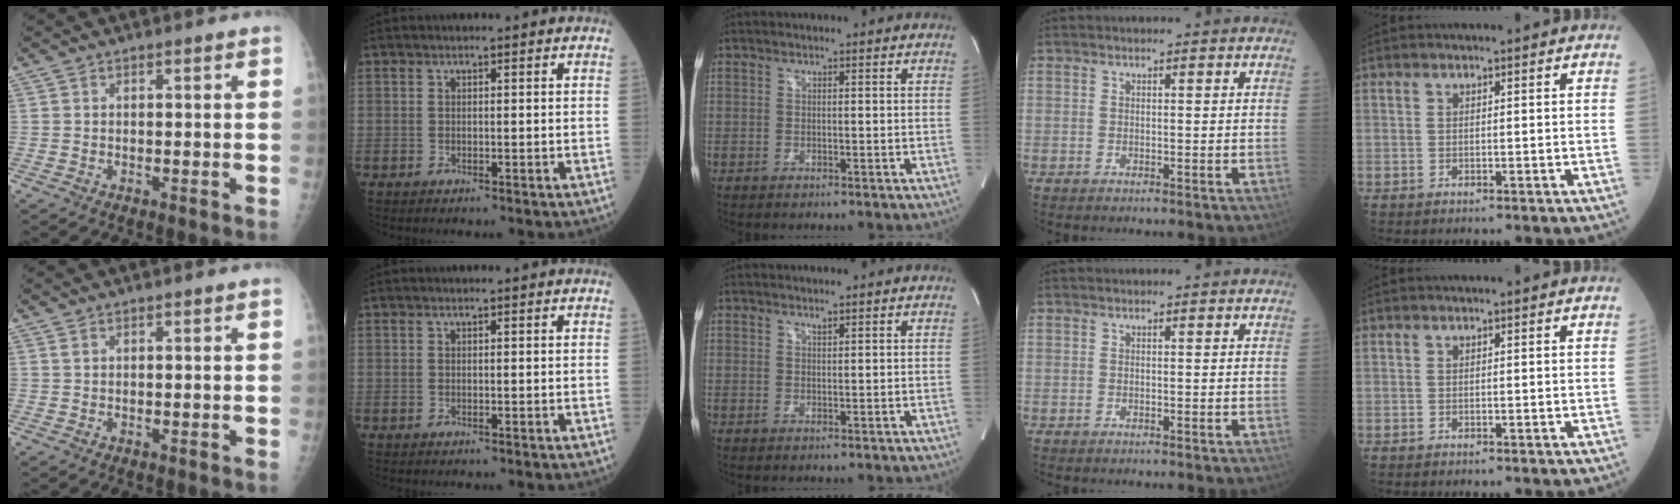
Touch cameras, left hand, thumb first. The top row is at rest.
{"thumb": {"total": 0.6, "force": [0.4, 0.3, 0.3], "torque": [-0.006, 0.002, 0.008]}, "middle": {"total": 0.6, "force": [0.5, 0.0, 0.2], "torque": [-0.010, -0.001, 0.011]}}